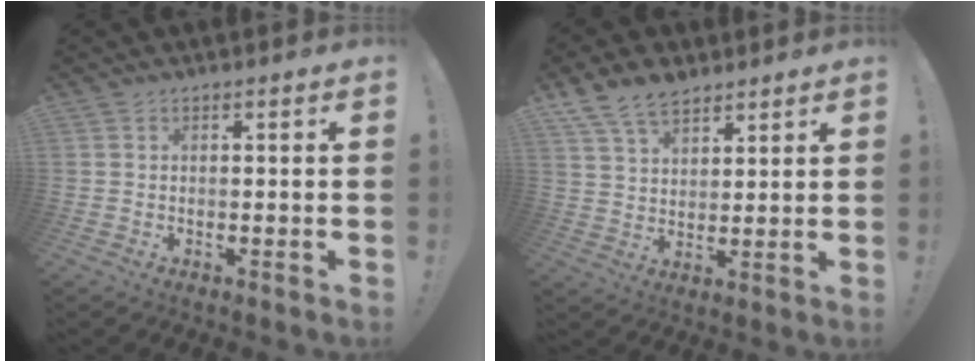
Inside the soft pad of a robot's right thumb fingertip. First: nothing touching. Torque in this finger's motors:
{"motor_torque": [-0.79, 1.77, 0.31, 0.21, 0.35]}